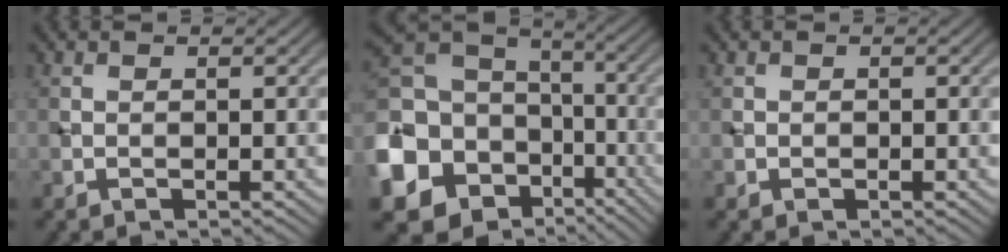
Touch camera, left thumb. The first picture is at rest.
{"total": 19.1, "force": [-6.5, 15.6, 8.9], "torque": [-0.259, -0.038, -0.112]}
{"total": 0.7, "force": [-0.1, 0.7, 0.1], "torque": [0.001, -0.004, -0.004]}